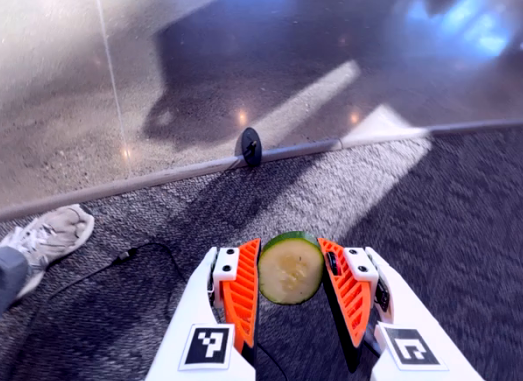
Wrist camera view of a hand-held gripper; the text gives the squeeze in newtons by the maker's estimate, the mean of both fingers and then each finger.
{"total": 10.3, "left": 10.5, "right": 10.0}